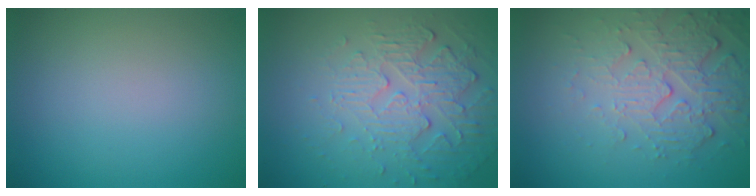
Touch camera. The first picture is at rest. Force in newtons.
{"total": 6.0, "press": 3.7, "slide": 4.8}
{"total": 5.6, "press": 3.7, "slide": 4.2}